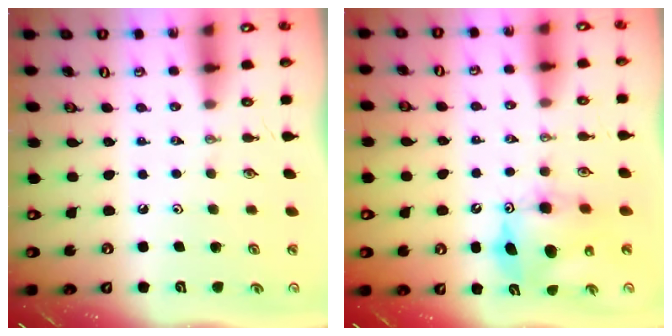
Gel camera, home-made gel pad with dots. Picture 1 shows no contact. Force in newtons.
{"total": 9.7, "press": 9.6, "slide": 0.5}